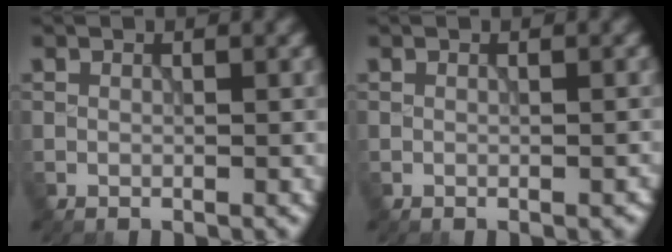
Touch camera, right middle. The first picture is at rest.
{"total": 0.6, "force": [-0.4, 0.2, 0.5], "torque": [-0.008, -0.001, -0.003]}